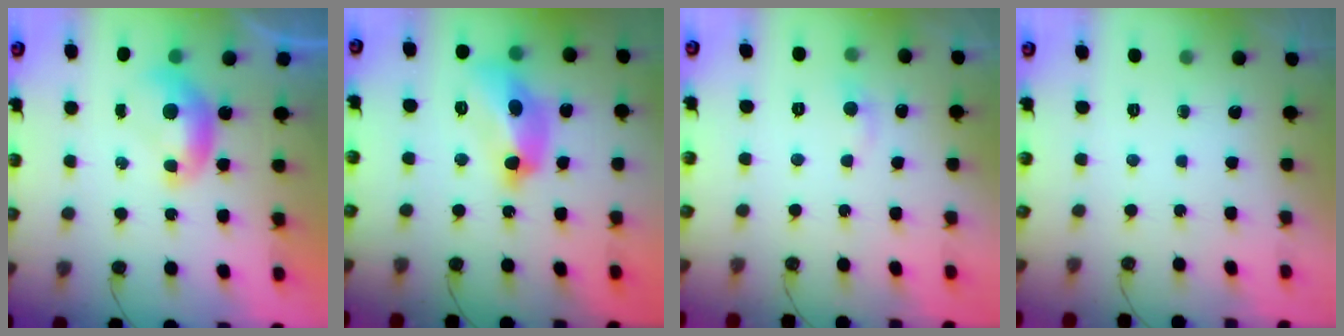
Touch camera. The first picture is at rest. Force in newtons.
{"total": 10.0, "press": 9.9, "slide": 0.9}
{"total": 1.5, "press": 1.2, "slide": 0.9}
{"total": 0.0}